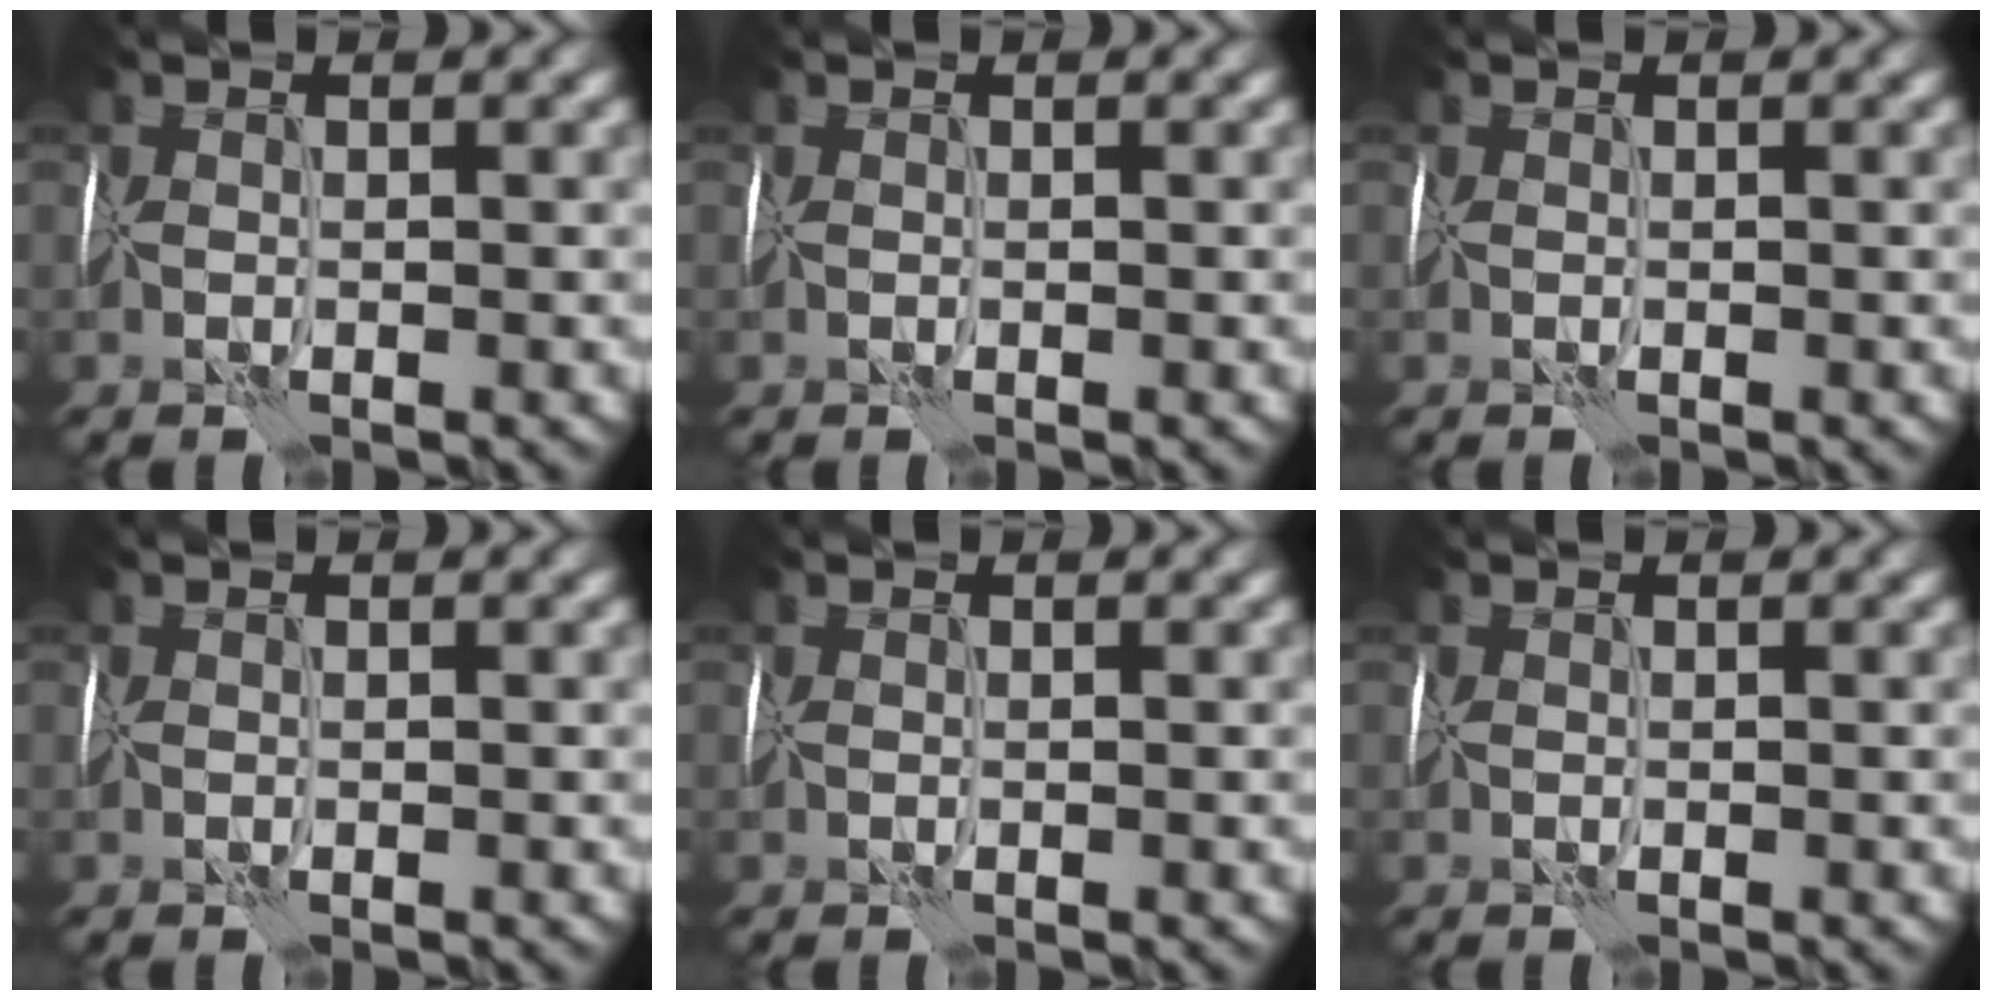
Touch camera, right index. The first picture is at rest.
{"total": 0.0}
{"total": 0.0}
{"total": 0.0}
{"total": 0.0}
{"total": 0.0}